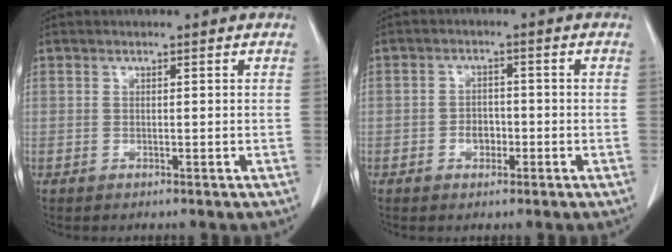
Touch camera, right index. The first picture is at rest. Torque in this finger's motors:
{"motor_torque": [0.25, -0.21, -0.05, -0.03]}